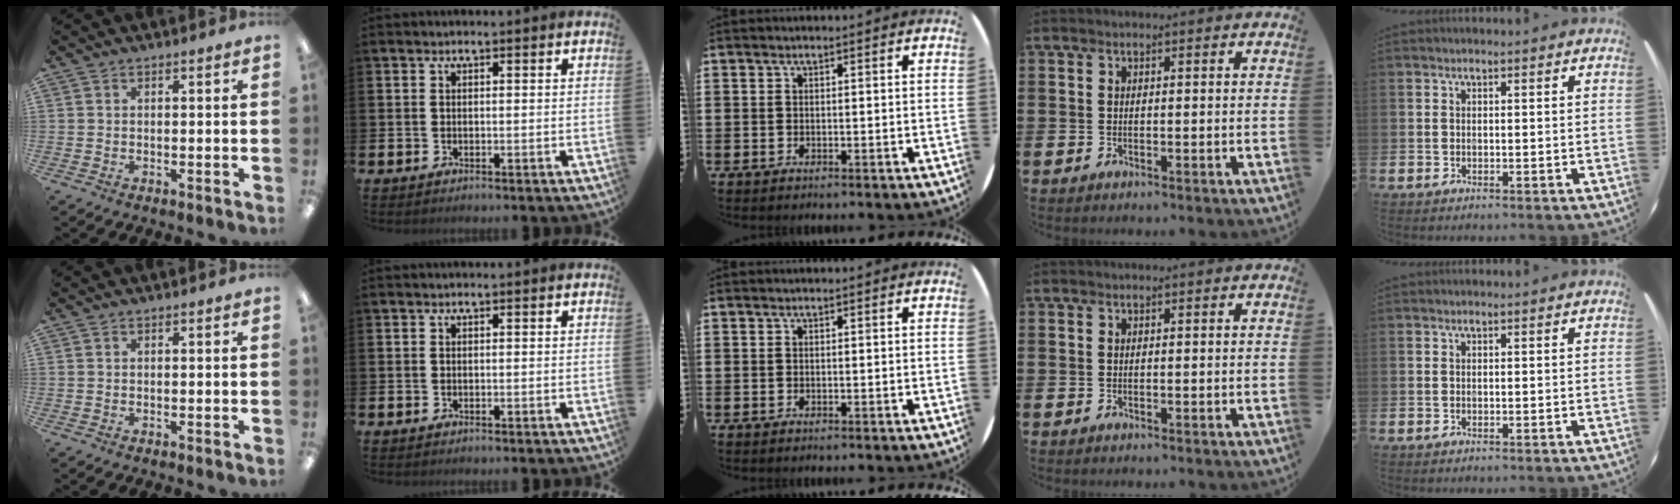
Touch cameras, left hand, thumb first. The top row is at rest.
{}